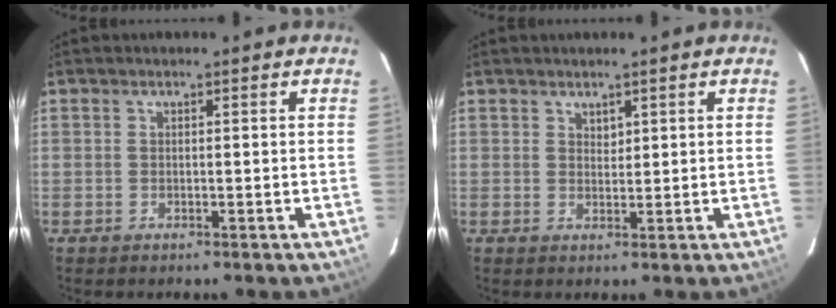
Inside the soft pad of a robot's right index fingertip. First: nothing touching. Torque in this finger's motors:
{"motor_torque": [-0.08, 0.06, -0.02, 0.00]}